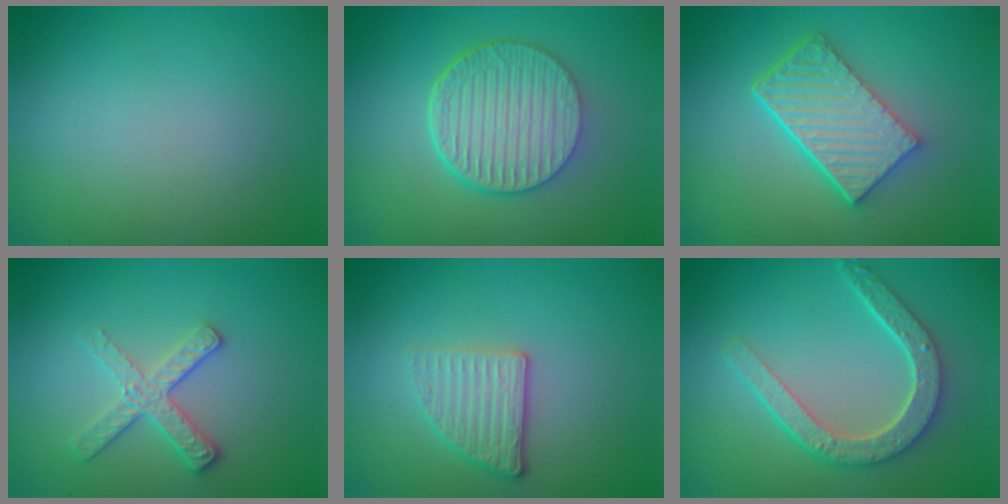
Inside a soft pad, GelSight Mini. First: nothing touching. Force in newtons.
{"total": 6.6, "press": 4.7, "slide": 4.6}
{"total": 6.0, "press": 4.4, "slide": 4.0}
{"total": 2.7, "press": 2.5, "slide": 1.1}
{"total": 2.6, "press": 2.3, "slide": 1.3}
{"total": 4.8, "press": 3.7, "slide": 3.0}